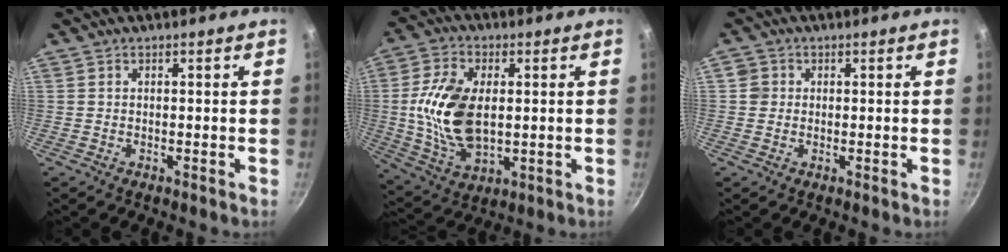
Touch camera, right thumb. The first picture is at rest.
{"total": 15.7, "force": [0.8, 9.0, 12.9], "torque": [-0.248, -0.007, 0.024]}
{"total": 2.3, "force": [0.3, 2.3, 0.5], "torque": [0.006, 0.003, 0.004]}